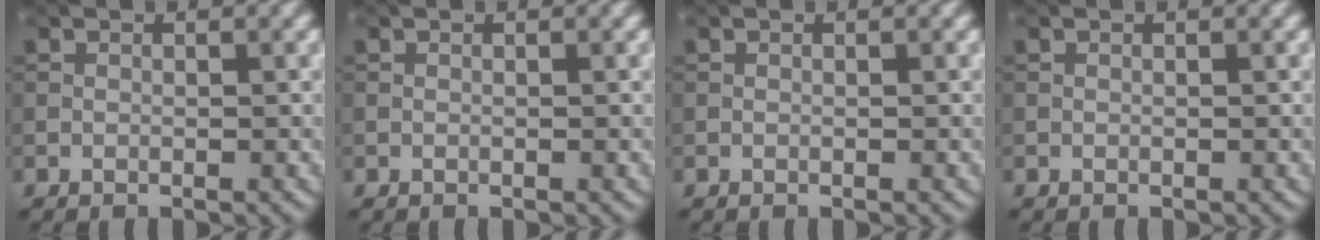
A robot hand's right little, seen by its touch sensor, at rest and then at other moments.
{"total": 0.0}
{"total": 0.0}
{"total": 0.0}